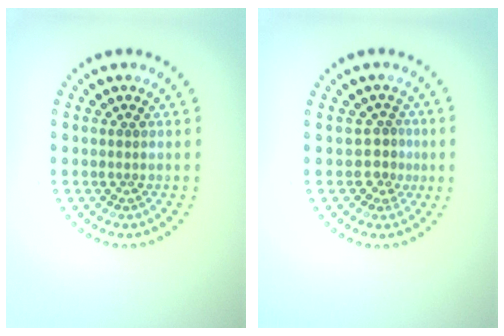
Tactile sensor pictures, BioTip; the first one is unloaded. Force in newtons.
{"total": 1.7, "press": 1.4, "slide": 1.0}